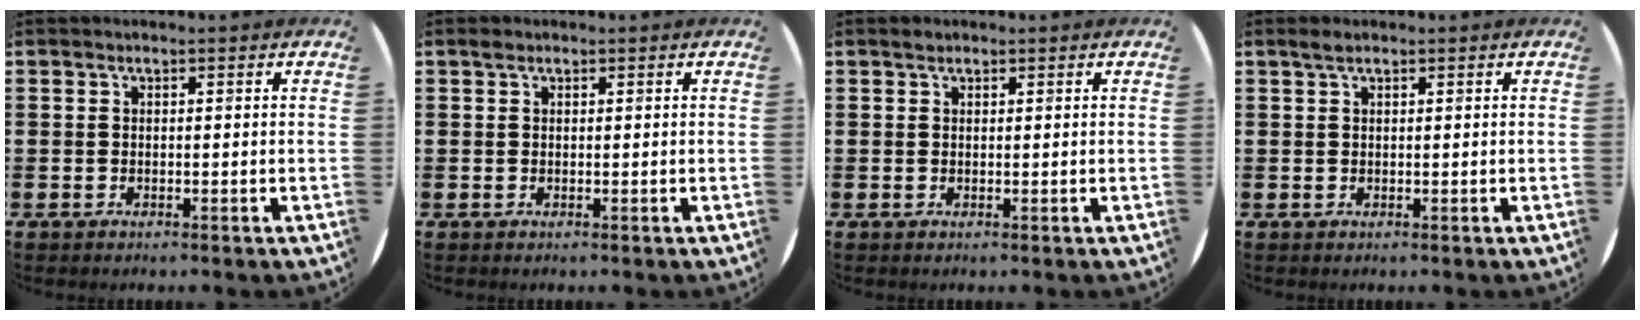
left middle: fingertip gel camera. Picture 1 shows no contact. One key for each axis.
{"total": 0.5, "fx": 0.4, "fy": 0.3, "fz": 0.1, "tx": 0.006, "ty": 0.000, "tz": 0.006}
{"total": 0.6, "fx": 0.5, "fy": 0.3, "fz": 0.1, "tx": 0.005, "ty": 0.000, "tz": 0.008}
{"total": 0.9, "fx": 0.7, "fy": 0.2, "fz": 0.6, "tx": -0.011, "ty": 0.004, "tz": 0.012}